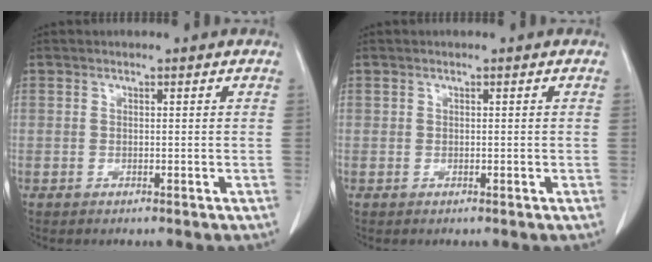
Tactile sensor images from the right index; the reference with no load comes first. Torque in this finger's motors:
{"motor_torque": [-0.12, -0.03, -0.03, -0.01]}